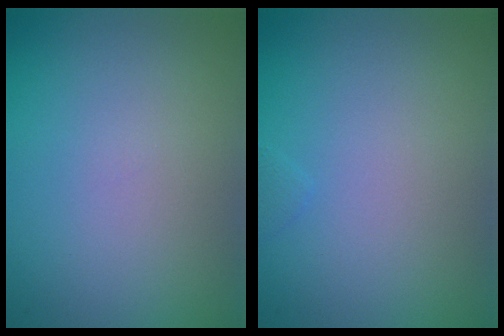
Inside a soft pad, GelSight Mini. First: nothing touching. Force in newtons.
{"total": 0.5, "press": 0.5, "slide": 0.0}